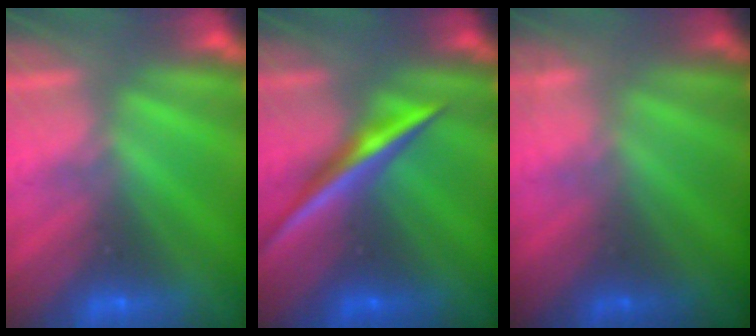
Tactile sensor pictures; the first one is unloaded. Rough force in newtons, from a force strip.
{"total": 2.3}
{"total": 1.9}